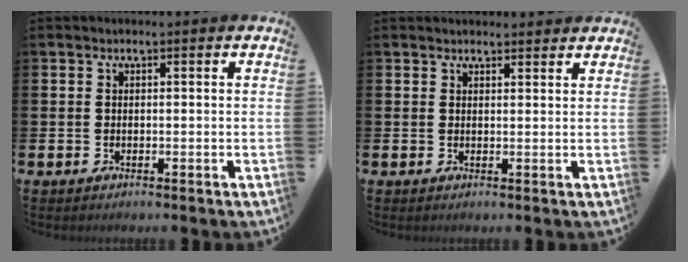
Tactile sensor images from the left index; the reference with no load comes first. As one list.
[{"total": 1.6, "force": [1.6, 0.3, 0.0], "torque": [0.006, -0.006, 0.027]}]